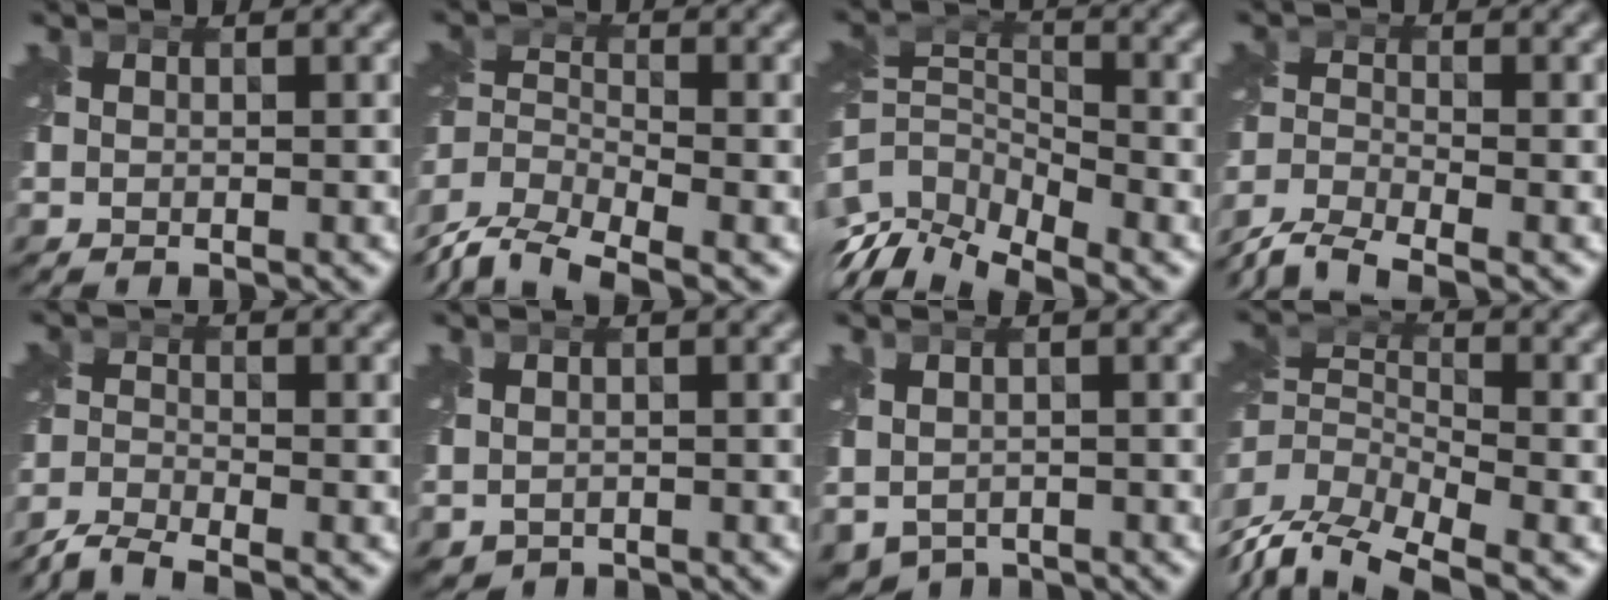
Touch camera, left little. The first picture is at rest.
{"total": 8.6, "force": [-7.0, 2.9, 4.0], "torque": [-0.076, -0.016, -0.136]}
{"total": 8.7, "force": [-5.5, 4.2, 5.2], "torque": [-0.104, -0.007, -0.111]}
{"total": 5.5, "force": [-4.7, 1.3, 2.4], "torque": [-0.051, -0.011, -0.101]}
{"total": 4.0, "force": [-3.7, 0.6, 1.5], "torque": [-0.031, -0.011, -0.084]}
{"total": 1.1, "force": [0.0, 1.0, 0.5], "torque": [-0.015, -0.007, 0.006]}
{"total": 2.7, "force": [-0.9, 2.0, 1.6], "torque": [-0.037, -0.014, -0.012]}
{"total": 7.8, "force": [-3.9, 3.6, 5.7], "torque": [-0.105, -0.008, -0.086]}